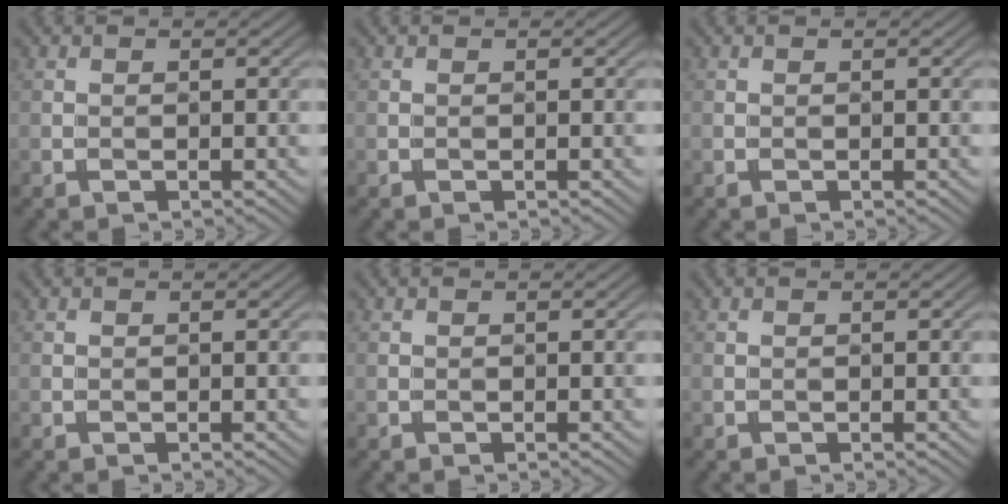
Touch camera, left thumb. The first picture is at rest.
{"total": 0.0}
{"total": 0.0}
{"total": 0.0}
{"total": 0.0}
{"total": 0.0}